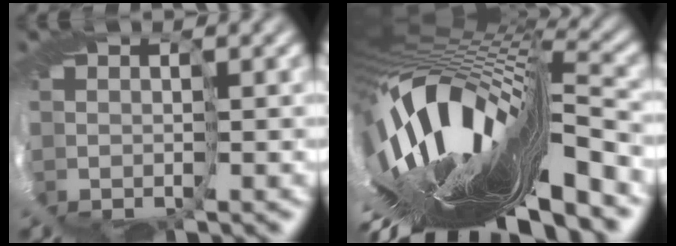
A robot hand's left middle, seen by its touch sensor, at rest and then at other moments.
{"total": 15.9, "force": [-6.5, 6.4, 13.1], "torque": [-0.258, -0.027, -0.123]}